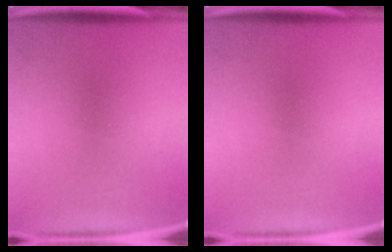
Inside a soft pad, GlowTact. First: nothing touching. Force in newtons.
{"total": 0.0}